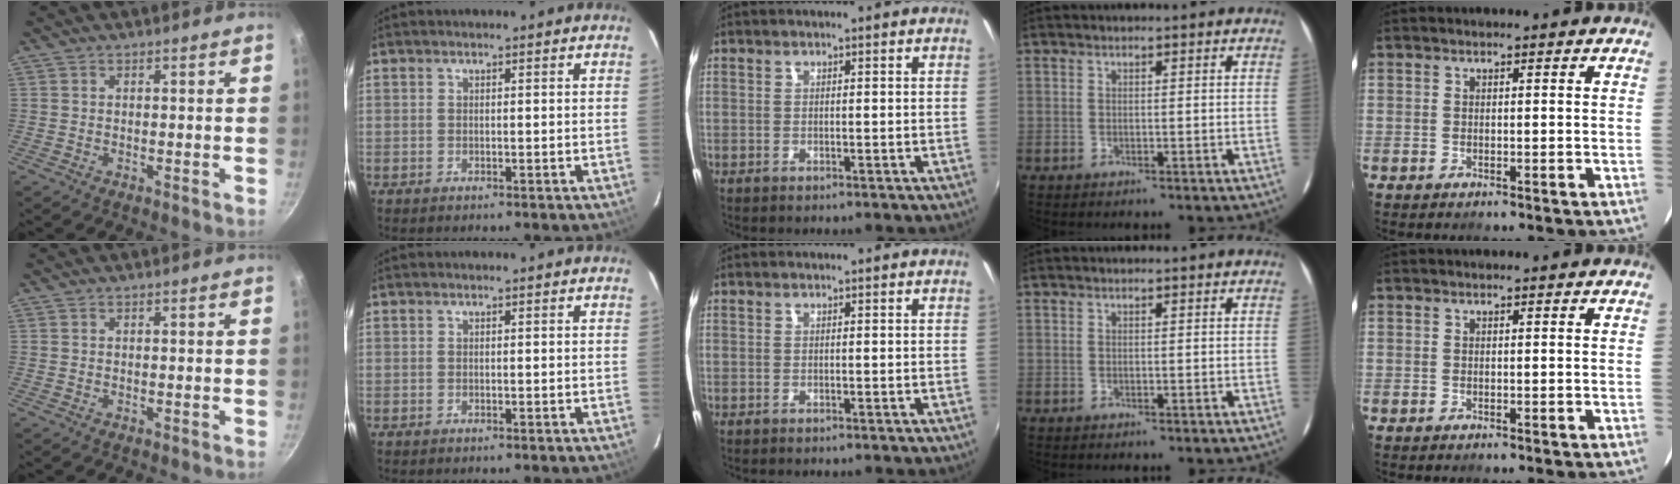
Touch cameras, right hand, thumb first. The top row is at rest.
{}